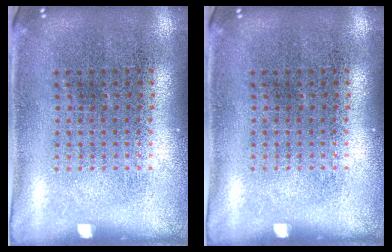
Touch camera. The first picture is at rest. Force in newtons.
{"total": 0.0}